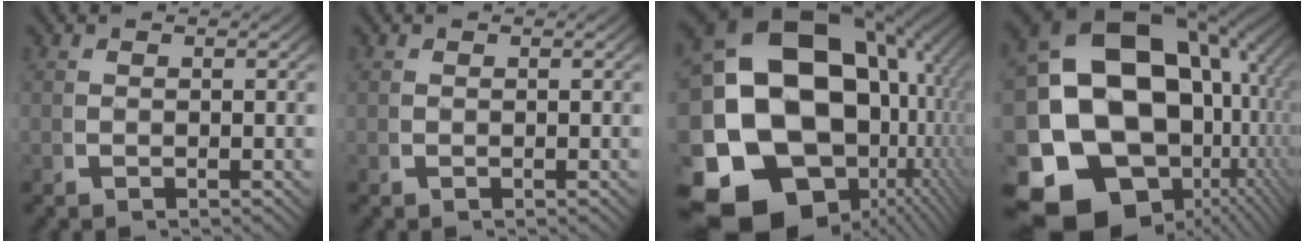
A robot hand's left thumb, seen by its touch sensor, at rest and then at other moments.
{"total": 0.0}
{"total": 28.5, "force": [-2.3, 20.7, 19.5], "torque": [-0.355, -0.072, -0.018]}
{"total": 25.5, "force": [-2.6, 18.5, 17.3], "torque": [-0.314, -0.076, -0.022]}